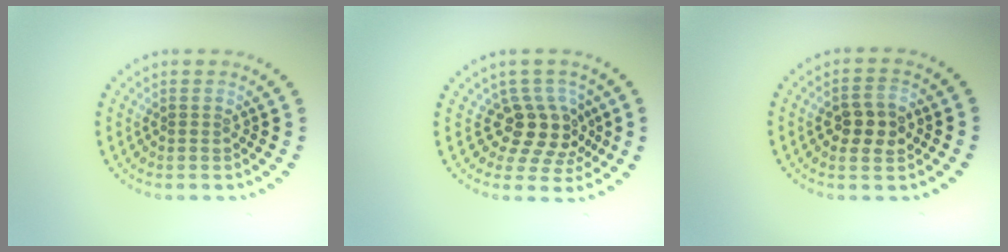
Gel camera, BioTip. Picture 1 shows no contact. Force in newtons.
{"total": 3.8, "press": 2.9, "slide": 2.5}
{"total": 3.0, "press": 3.0, "slide": 0.2}